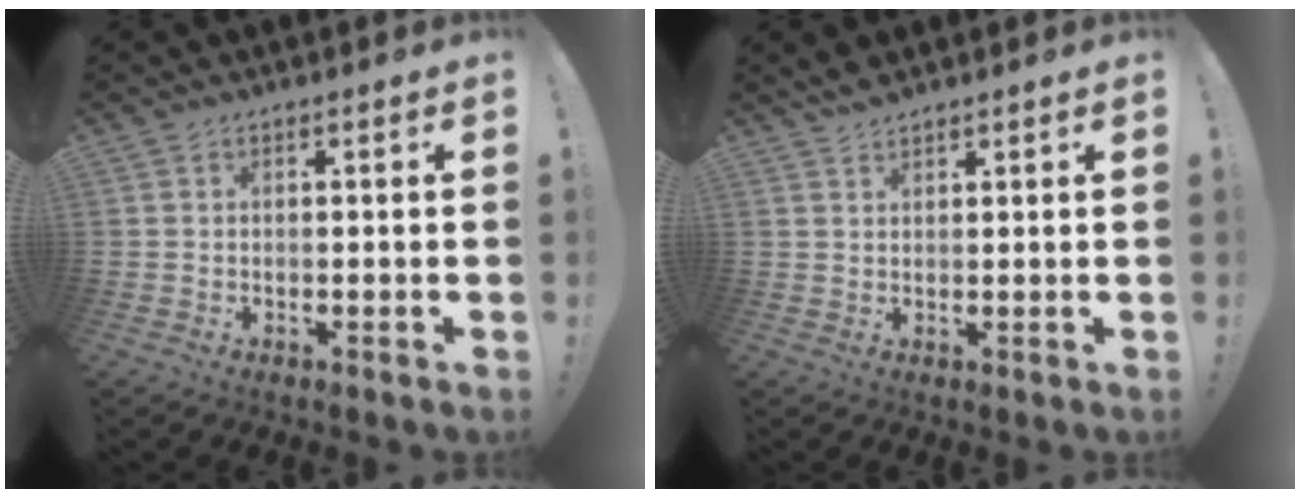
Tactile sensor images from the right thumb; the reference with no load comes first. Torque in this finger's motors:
{"motor_torque": [0.09, 0.04, 0.38, 0.12, 0.02]}